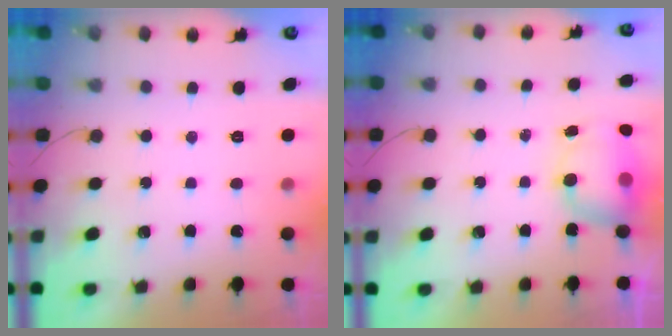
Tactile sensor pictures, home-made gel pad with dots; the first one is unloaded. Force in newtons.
{"total": 7.1, "press": 6.9, "slide": 1.6}